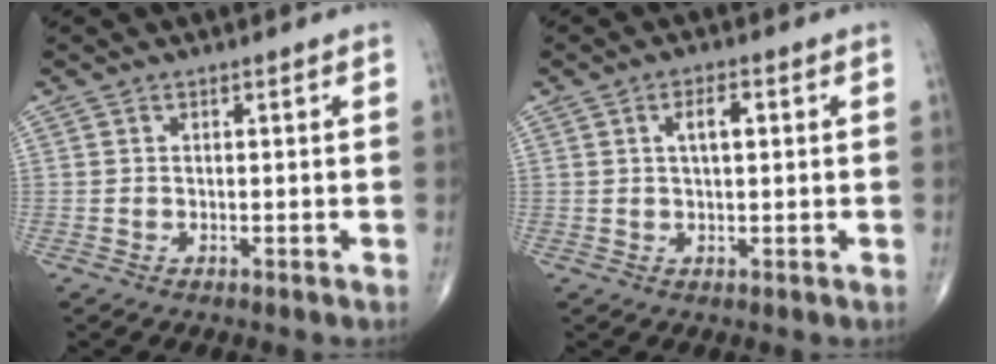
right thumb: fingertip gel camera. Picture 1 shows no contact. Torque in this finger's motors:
{"motor_torque": [0.50, 1.82, 0.40, -0.05, 0.03]}